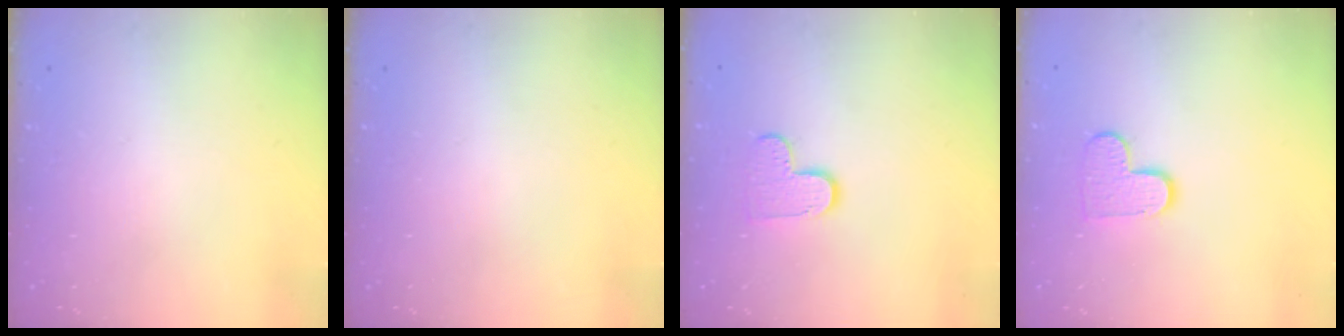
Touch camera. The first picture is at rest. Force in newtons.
{"total": 0.0}
{"total": 7.0, "press": 7.0, "slide": 0.3}
{"total": 8.3, "press": 8.2, "slide": 0.5}